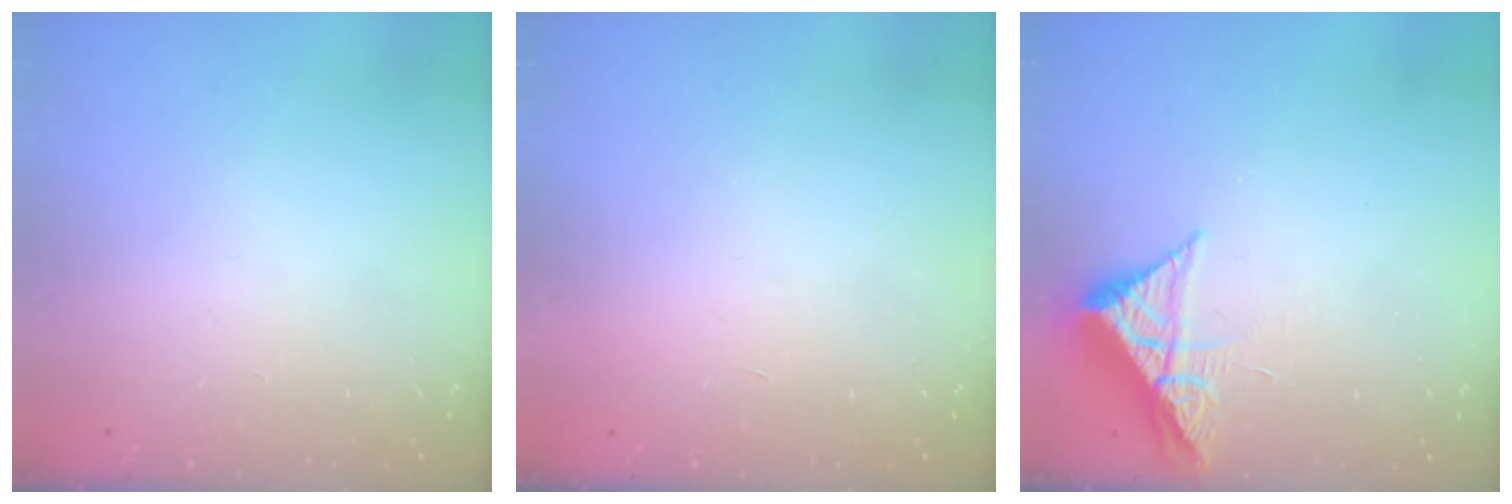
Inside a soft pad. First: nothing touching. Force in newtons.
{"total": 1.7, "press": 1.7, "slide": 0.1}
{"total": 7.0, "press": 7.0, "slide": 0.3}